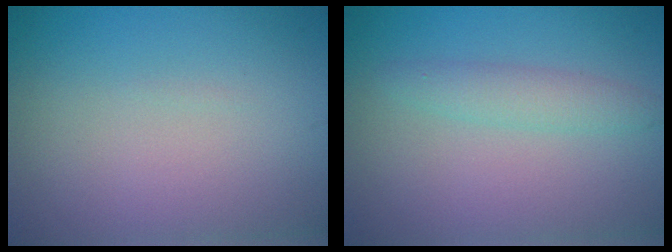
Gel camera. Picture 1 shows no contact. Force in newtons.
{"total": 2.2, "press": 2.2, "slide": 0.1}